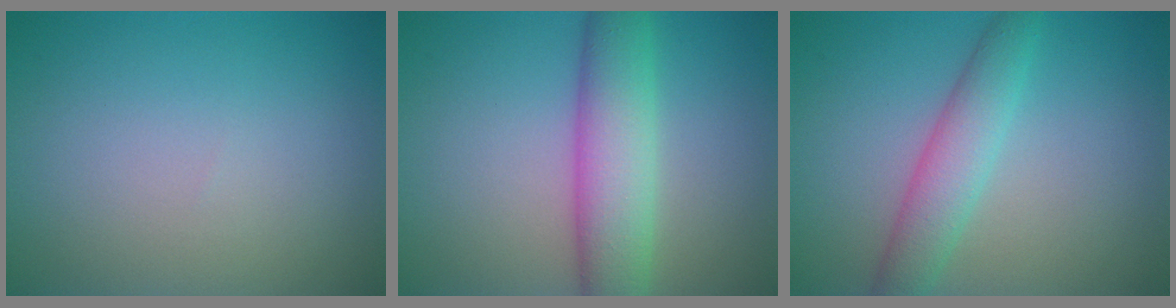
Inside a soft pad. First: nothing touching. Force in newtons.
{"total": 5.9, "press": 5.9, "slide": 0.1}
{"total": 3.7, "press": 3.7, "slide": 0.1}